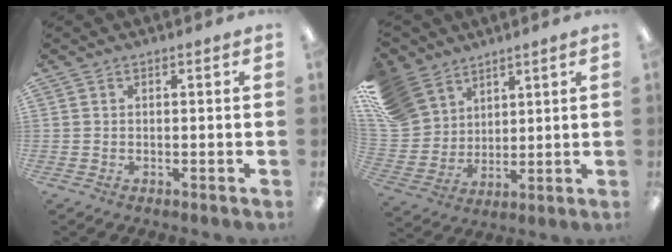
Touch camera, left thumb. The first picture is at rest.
{"total": 14.1, "force": [8.5, 10.4, 4.3], "torque": [-0.116, -0.041, 0.172]}